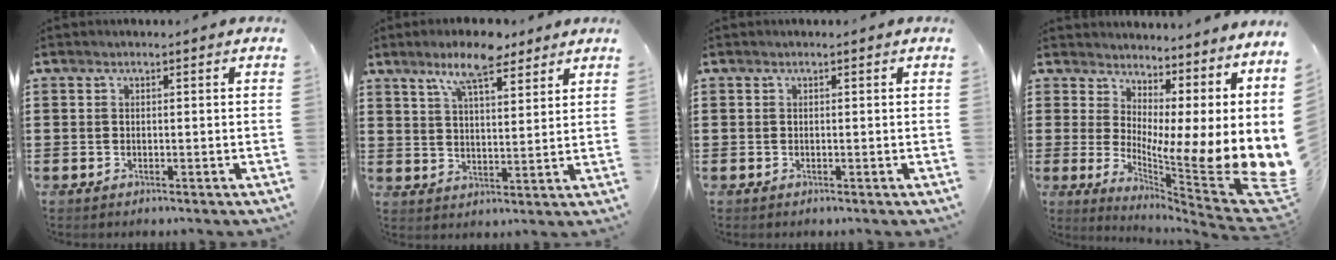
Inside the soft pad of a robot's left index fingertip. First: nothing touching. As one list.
[{"total": 8.5, "force": [6.5, 2.2, 5.0], "torque": [-0.097, -0.011, 0.114]}, {"total": 0.0}, {"total": 7.1, "force": [0.6, 4.0, 5.8], "torque": [-0.085, -0.059, 0.011]}]